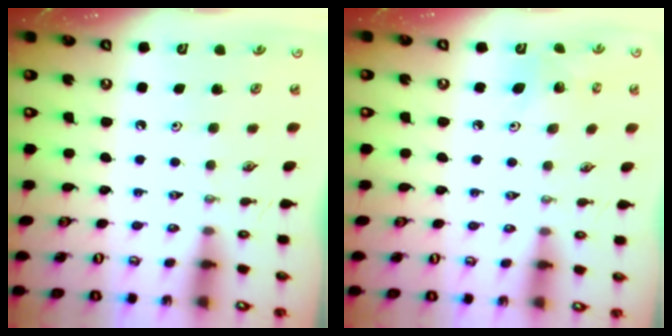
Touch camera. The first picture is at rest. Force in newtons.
{"total": 4.7, "press": 4.5, "slide": 1.6}